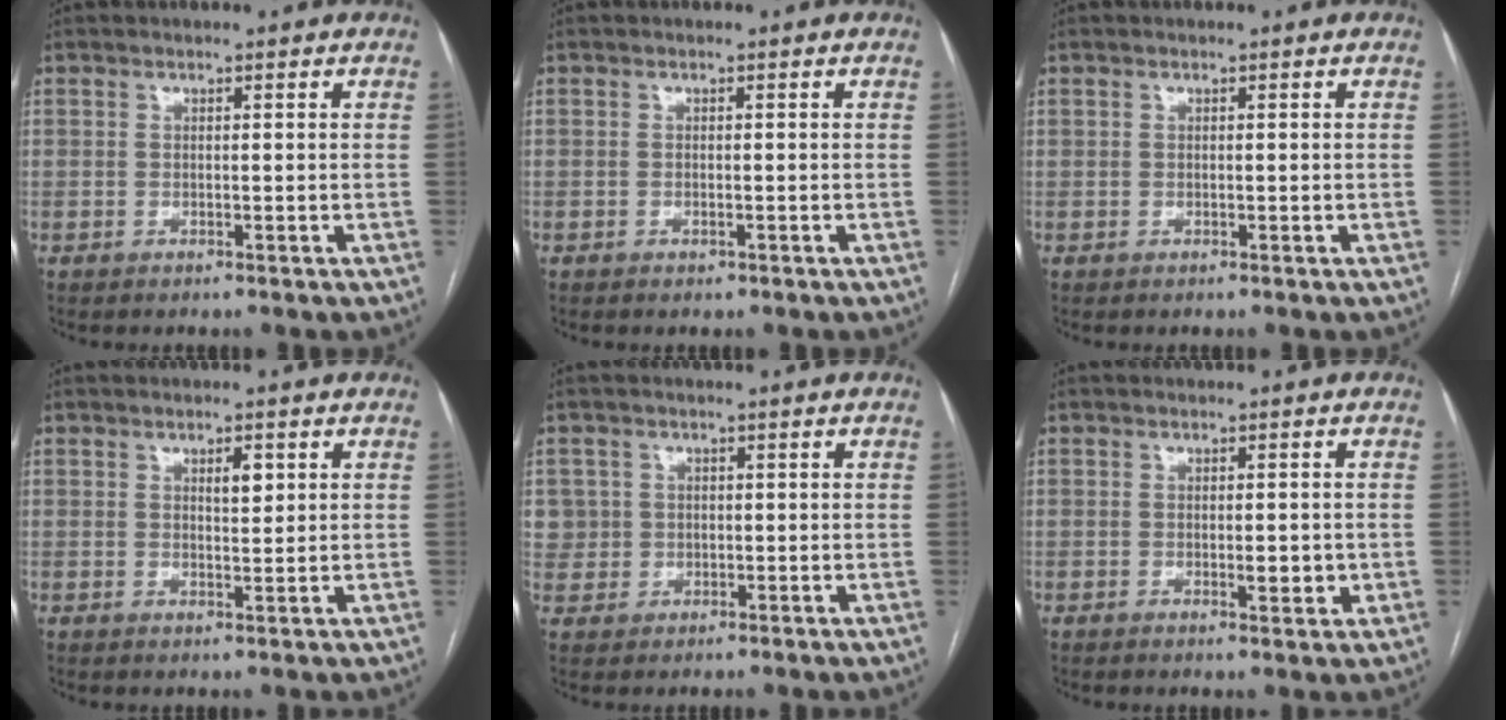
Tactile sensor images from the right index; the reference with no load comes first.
{"total": 0.6, "force": [-0.3, 0.3, 0.3], "torque": [-0.007, 0.000, -0.003]}
{"total": 0.0}
{"total": 2.4, "force": [1.0, 0.8, 2.1], "torque": [-0.033, -0.001, 0.017]}
{"total": 3.4, "force": [0.6, 3.4, -0.2], "torque": [0.020, 0.008, 0.013]}
{"total": 2.8, "force": [-0.4, 1.0, 2.6], "torque": [-0.040, -0.002, -0.003]}